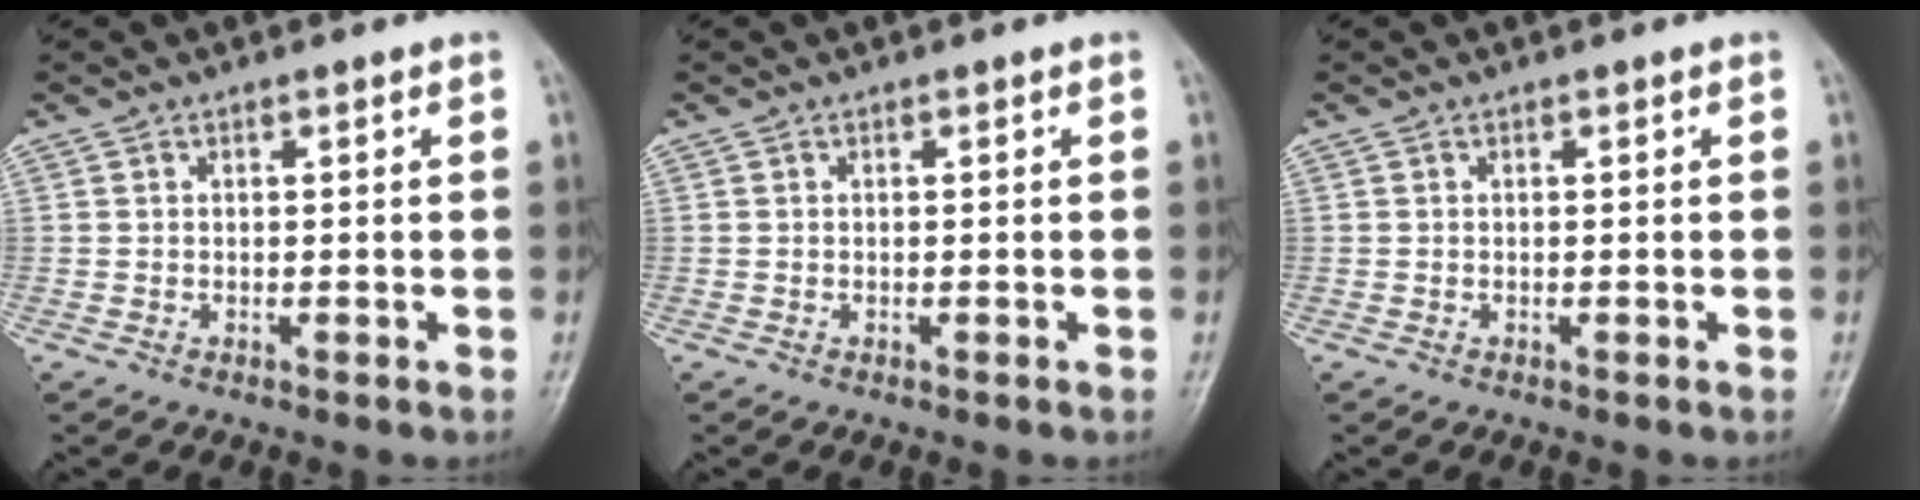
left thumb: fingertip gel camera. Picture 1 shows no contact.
{"total": 0.0}
{"total": 0.0}